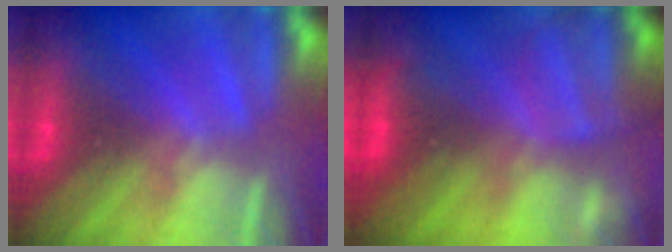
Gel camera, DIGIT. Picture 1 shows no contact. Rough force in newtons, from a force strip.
{"total": 5.7}